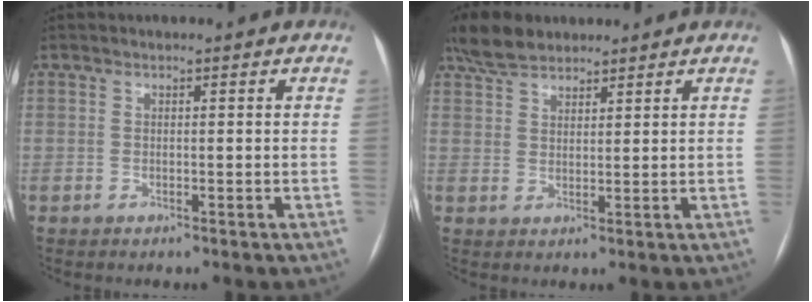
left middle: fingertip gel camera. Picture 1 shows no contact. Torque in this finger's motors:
{"motor_torque": [0.85, -0.65, 0.15, 0.01]}